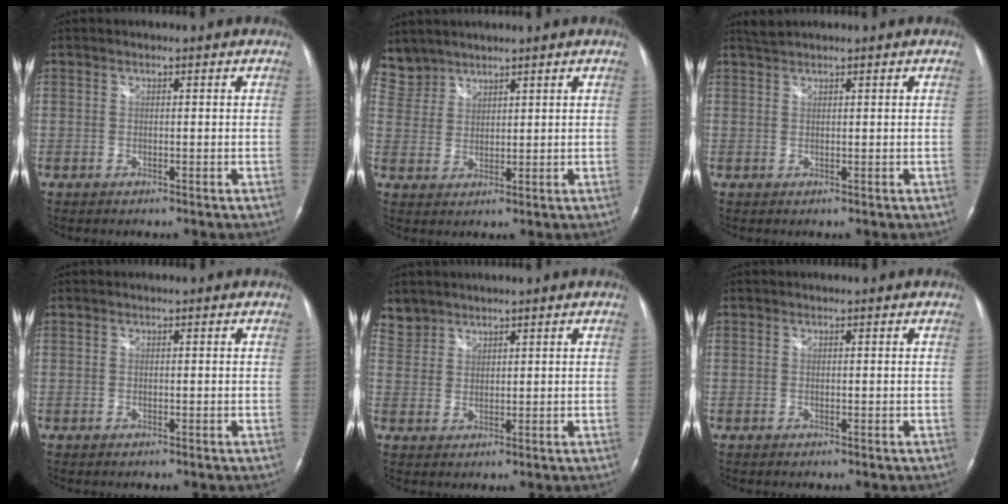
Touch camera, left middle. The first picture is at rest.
{"total": 5.1, "force": [4.6, 2.1, -0.5], "torque": [0.009, 0.010, 0.102]}
{"total": 1.4, "force": [1.4, -0.3, 0.2], "torque": [-0.008, 0.010, 0.033]}
{"total": 0.0}
{"total": 3.3, "force": [2.9, 1.5, -0.5], "torque": [0.015, 0.009, 0.059]}
{"total": 0.0}